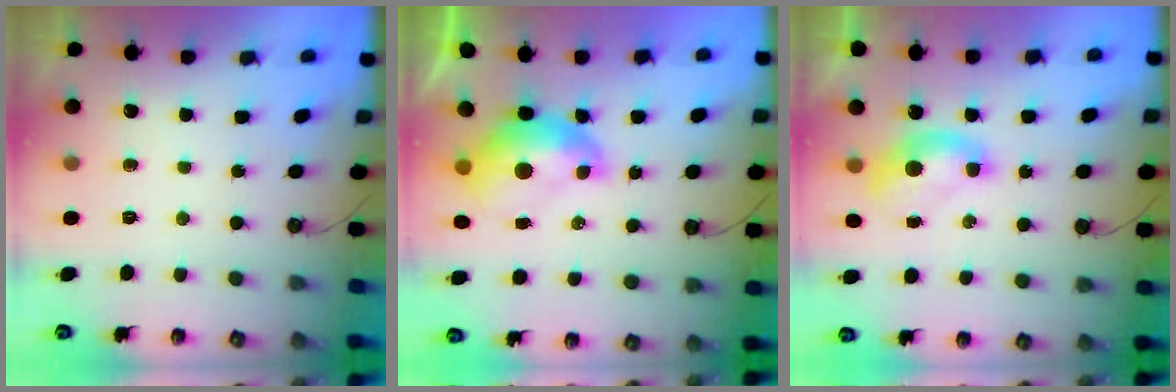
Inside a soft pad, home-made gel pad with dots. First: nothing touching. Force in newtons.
{"total": 2.6, "press": 2.5, "slide": 0.7}
{"total": 1.6, "press": 1.4, "slide": 0.8}